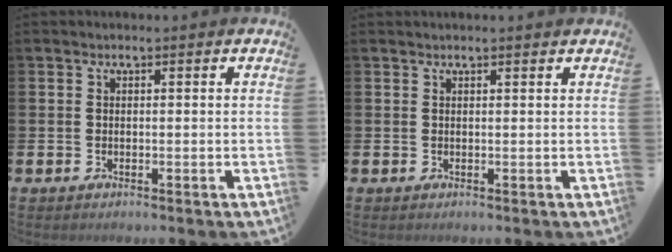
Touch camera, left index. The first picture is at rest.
{"total": 0.6, "force": [0.6, -0.1, 0.2], "torque": [0.007, -0.004, 0.009]}